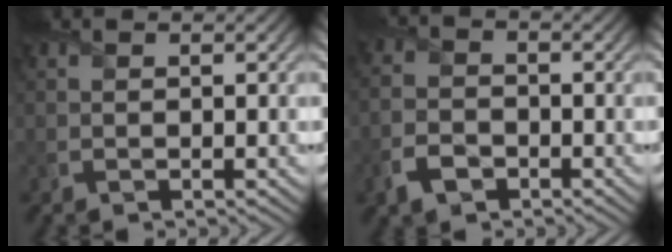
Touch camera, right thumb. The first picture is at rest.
{"total": 4.1, "force": [-2.4, 2.6, 2.1], "torque": [-0.055, -0.006, -0.057]}